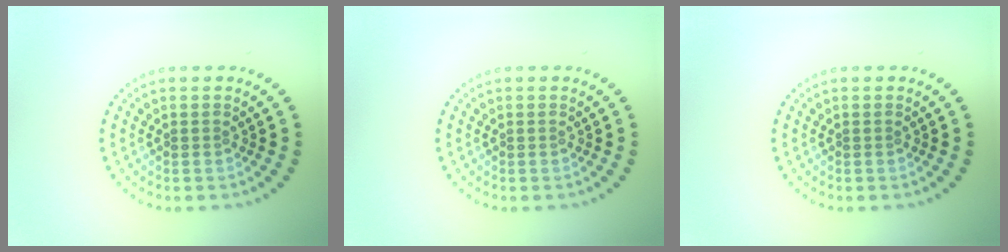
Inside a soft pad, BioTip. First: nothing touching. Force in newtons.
{"total": 0.0}
{"total": 0.0}